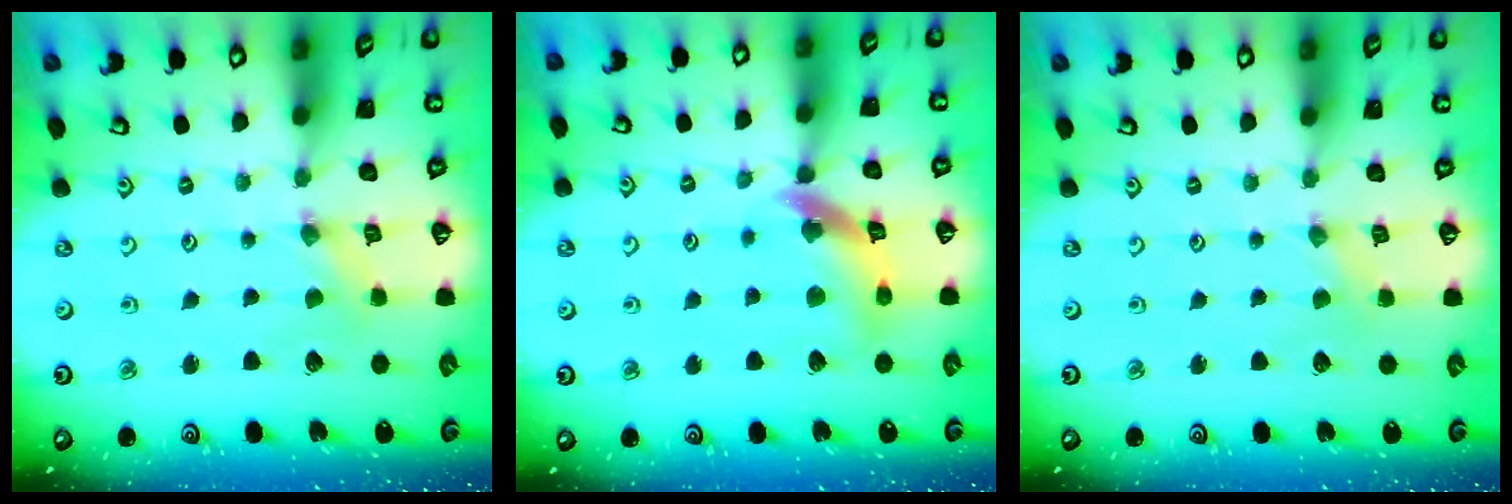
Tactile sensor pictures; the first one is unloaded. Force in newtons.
{"total": 13.2, "press": 13.1, "slide": 1.5}
{"total": 0.0}